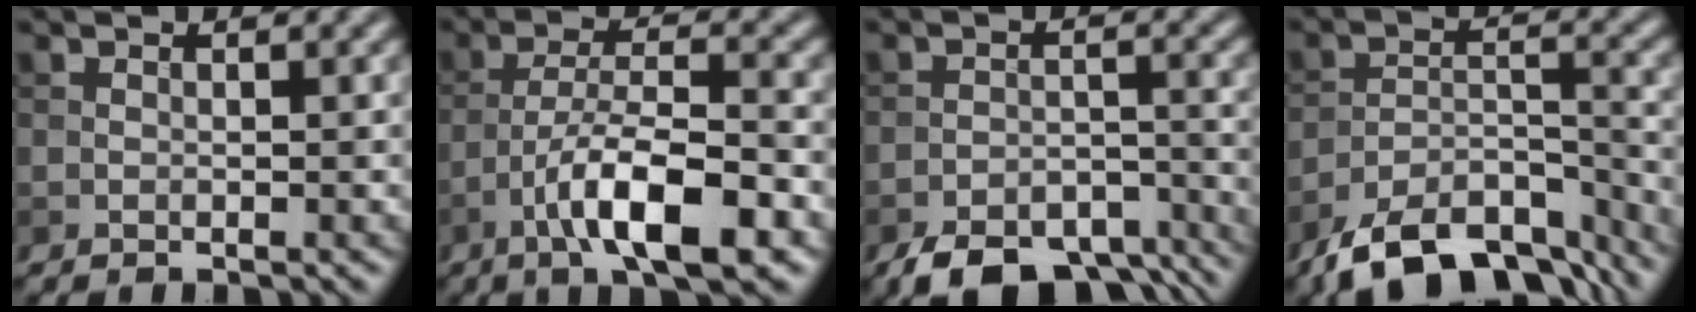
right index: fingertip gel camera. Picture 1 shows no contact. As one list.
[{"total": 8.5, "force": [-4.3, 2.3, 6.9], "torque": [-0.115, 0.010, -0.076]}, {"total": 8.8, "force": [-6.9, 3.6, 4.1], "torque": [-0.057, -0.015, -0.105]}, {"total": 10.7, "force": [-8.6, 4.0, 5.0], "torque": [-0.085, -0.004, -0.141]}]